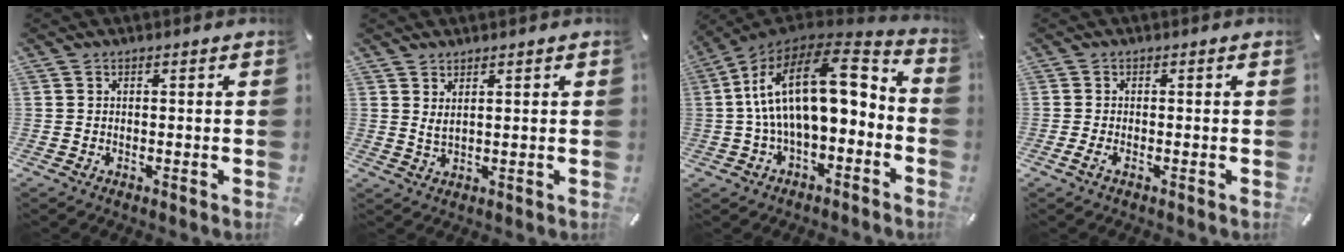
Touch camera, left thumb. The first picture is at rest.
{"total": 2.4, "force": [1.6, 0.5, 1.8], "torque": [-0.044, -0.003, 0.026]}
{"total": 20.9, "force": [2.8, 11.1, 17.5], "torque": [-0.325, -0.001, 0.047]}
{"total": 1.6, "force": [-0.6, 0.6, 1.3], "torque": [-0.022, 0.002, -0.011]}